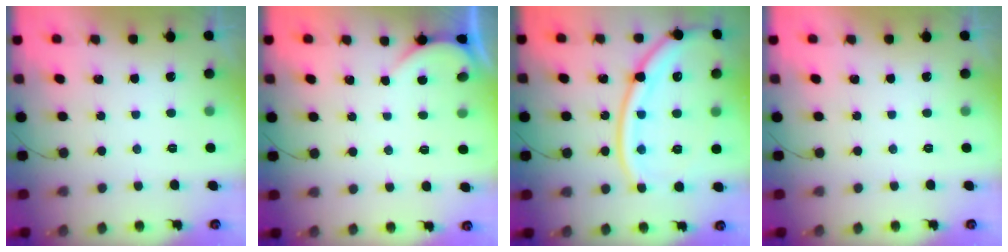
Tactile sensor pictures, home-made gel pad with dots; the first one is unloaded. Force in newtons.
{"total": 0.7, "press": 0.7, "slide": 0.1}
{"total": 19.2, "press": 19.2, "slide": 1.5}
{"total": 0.0}